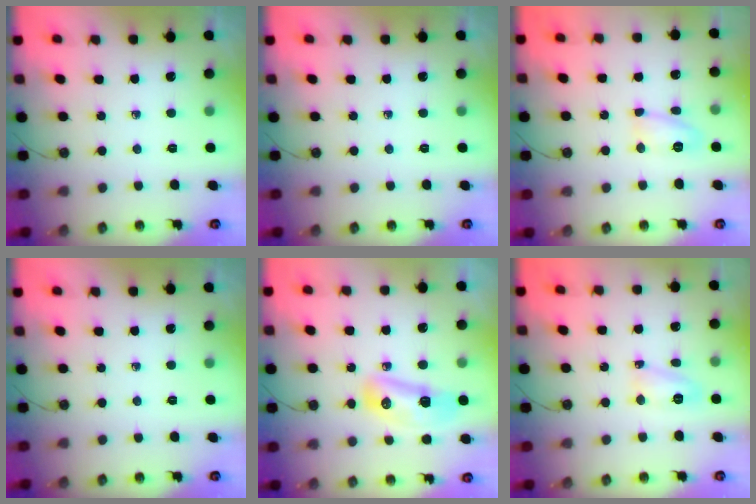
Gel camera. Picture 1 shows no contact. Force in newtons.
{"total": 0.0}
{"total": 9.6, "press": 8.5, "slide": 4.4}
{"total": 0.0}
{"total": 20.0, "press": 14.4, "slide": 13.8}
{"total": 7.5, "press": 7.5, "slide": 0.7}